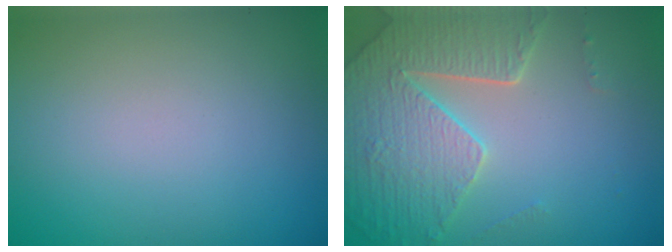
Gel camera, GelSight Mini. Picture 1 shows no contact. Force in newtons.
{"total": 5.1, "press": 4.7, "slide": 2.1}